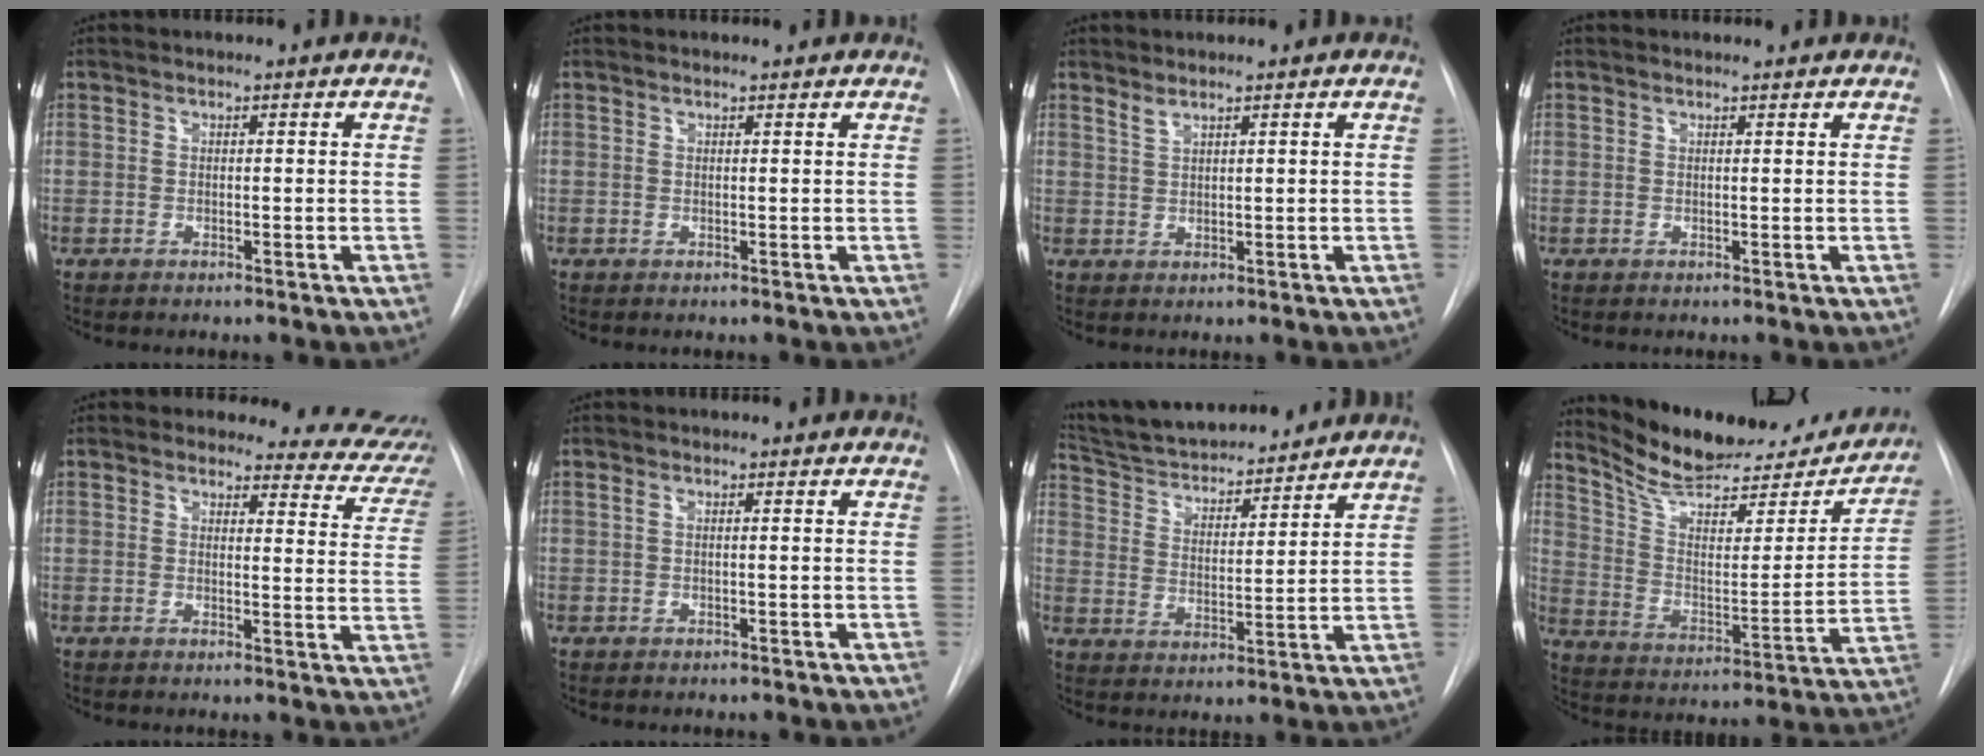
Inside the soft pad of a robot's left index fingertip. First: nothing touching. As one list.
[{"total": 1.3, "force": [1.3, 0.1, 0.0], "torque": [-0.004, 0.005, 0.019]}, {"total": 1.4, "force": [1.2, 0.0, 0.6], "torque": [-0.013, -0.001, 0.028]}, {"total": 1.7, "force": [1.7, 0.1, 0.1], "torque": [-0.004, 0.007, 0.024]}, {"total": 11.1, "force": [10.5, 3.5, 0.7], "torque": [0.038, -0.065, 0.078]}, {"total": 0.6, "force": [0.0, 0.0, 0.6], "torque": [-0.016, 0.005, 0.002]}, {"total": 17.2, "force": [15.9, 3.2, 5.8], "torque": [-0.094, 0.015, 0.260]}, {"total": 22.7, "force": [20.7, 5.7, 7.5], "torque": [-0.108, -0.027, 0.301]}]